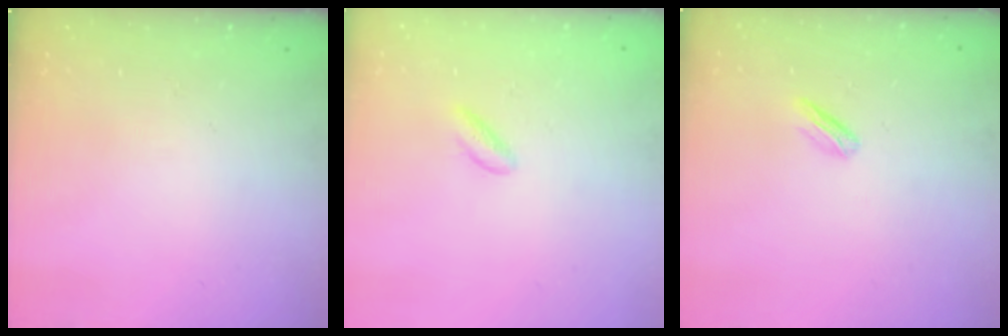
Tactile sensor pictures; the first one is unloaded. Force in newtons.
{"total": 2.3, "press": 2.2, "slide": 0.9}
{"total": 2.3, "press": 2.2, "slide": 0.7}